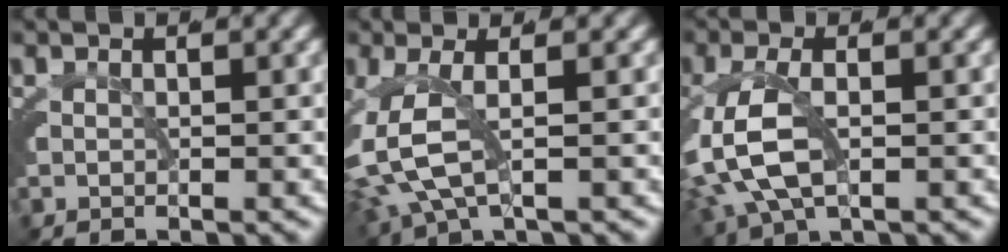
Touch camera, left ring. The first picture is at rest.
{"total": 5.9, "force": [-0.7, 3.5, 4.7], "torque": [-0.131, -0.017, -0.004]}
{"total": 6.0, "force": [-1.1, 3.8, 4.5], "torque": [-0.140, -0.023, -0.006]}